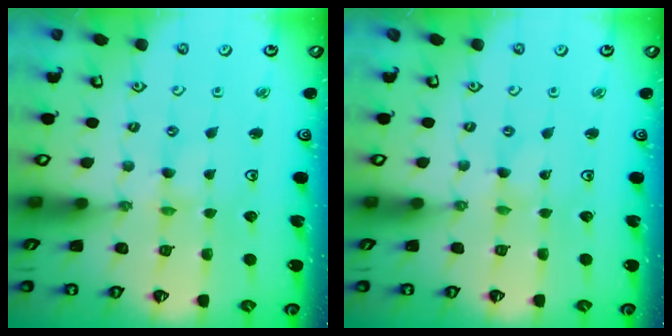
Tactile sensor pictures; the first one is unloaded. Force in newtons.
{"total": 0.0}